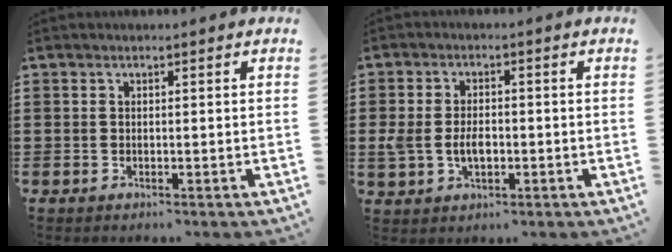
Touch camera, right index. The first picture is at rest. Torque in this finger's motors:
{"motor_torque": [0.36, -0.04, 0.20, 0.11]}